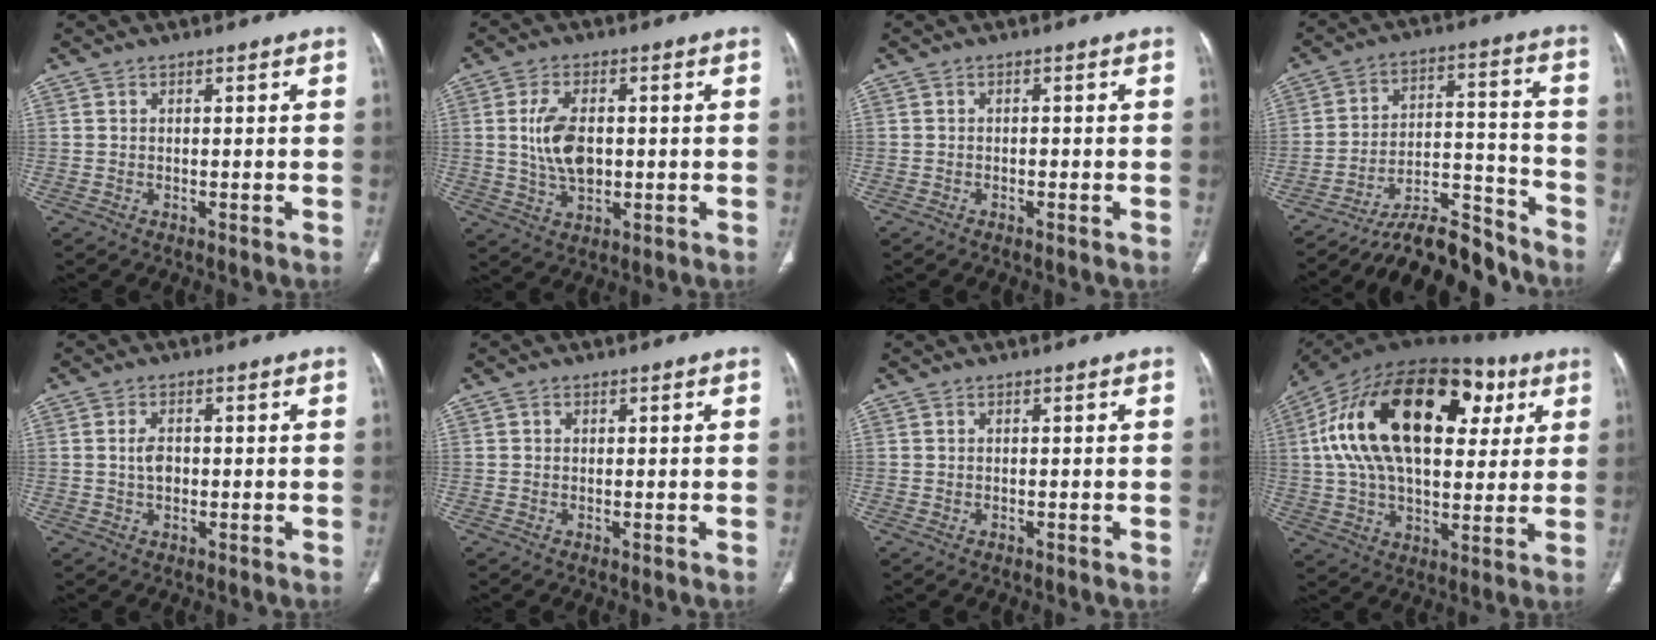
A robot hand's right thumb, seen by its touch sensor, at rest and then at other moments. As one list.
[{"total": 8.5, "force": [0.5, 4.9, 6.9], "torque": [-0.131, -0.002, 0.016]}, {"total": 0.7, "force": [-0.4, 0.3, 0.5], "torque": [-0.008, 0.003, -0.007]}, {"total": 14.5, "force": [-13.7, 3.3, 3.6], "torque": [-0.036, 0.119, -0.229]}, {"total": 3.1, "force": [0.0, 2.0, 2.4], "torque": [-0.042, 0.004, 0.001]}, {"total": 0.6, "force": [0.2, 0.5, 0.2], "torque": [0.001, 0.002, 0.003]}, {"total": 0.0}, {"total": 31.3, "force": [9.2, 17.2, 24.5], "torque": [-0.424, 0.039, 0.145]}]